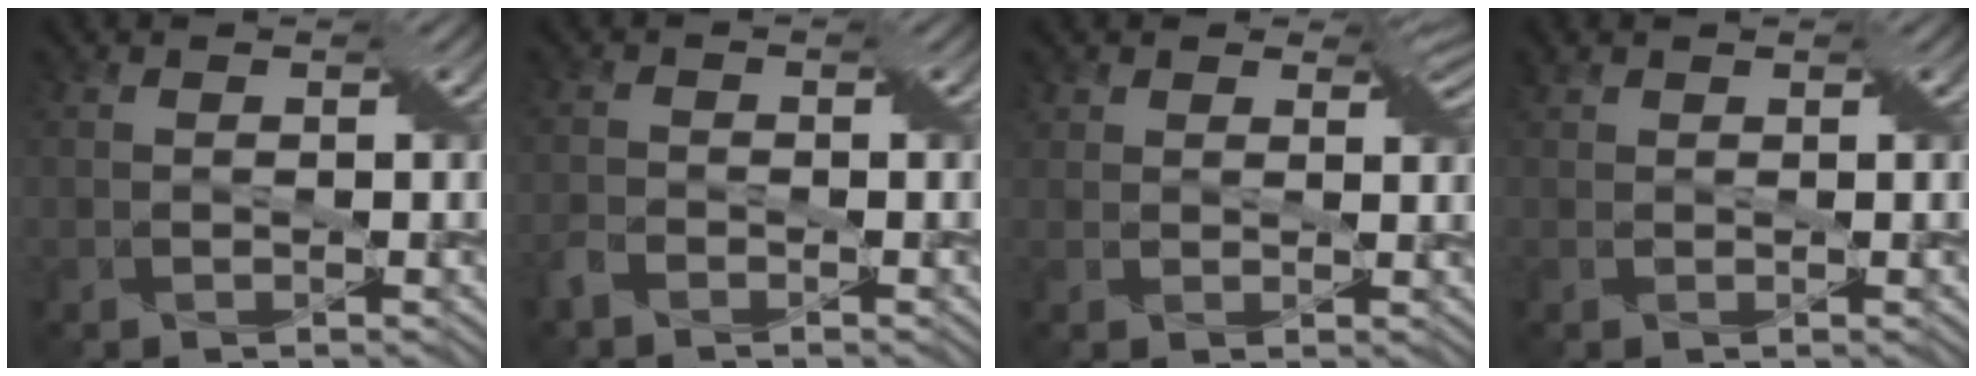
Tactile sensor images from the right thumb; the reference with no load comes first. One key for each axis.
{"total": 1.9, "fx": -1.5, "fy": 0.8, "fz": 0.9, "tx": -0.026, "ty": 0.002, "tz": -0.038}
{"total": 3.7, "fx": 2.5, "fy": 2.3, "fz": 1.5, "tx": -0.030, "ty": 0.002, "tz": 0.043}
{"total": 1.2, "fx": 1.0, "fy": 0.5, "fz": 0.4, "tx": -0.013, "ty": 0.007, "tz": 0.021}